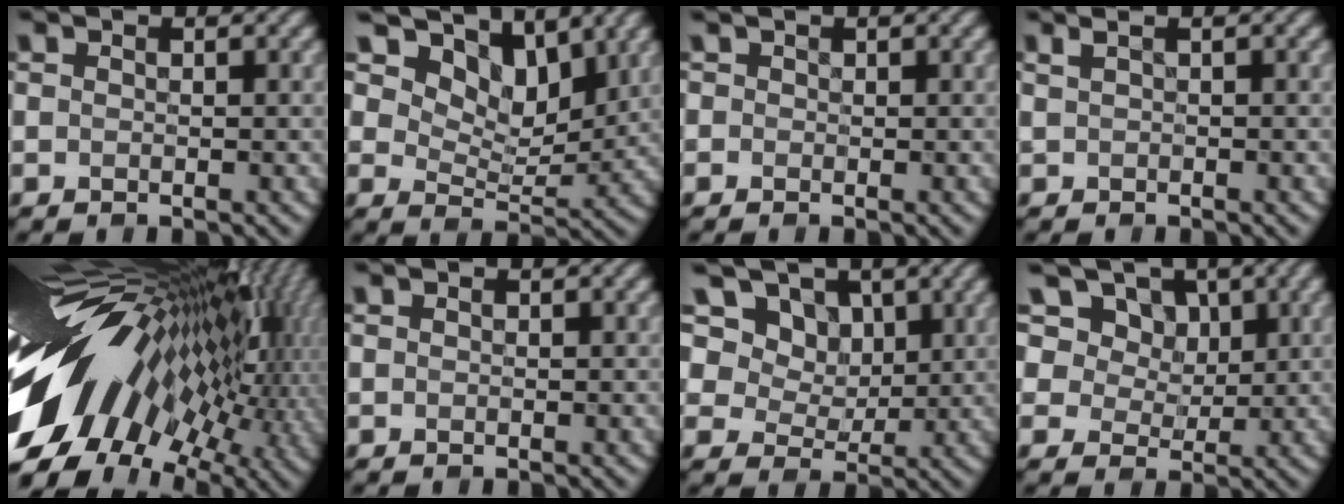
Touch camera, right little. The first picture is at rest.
{"total": 9.4, "force": [6.7, 4.8, 4.7], "torque": [-0.091, -0.025, 0.113]}
{"total": 0.0}
{"total": 1.0, "force": [0.4, 0.3, 0.9], "torque": [-0.018, 0.005, 0.006]}
{"total": 20.1, "force": [0.4, 11.5, 16.5], "torque": [-0.283, -0.009, -0.004]}
{"total": 0.0}
{"total": 16.6, "force": [9.4, 11.2, 7.9], "torque": [-0.191, 0.044, 0.160]}
{"total": 15.4, "force": [8.8, 10.3, 7.4], "torque": [-0.168, 0.043, 0.137]}